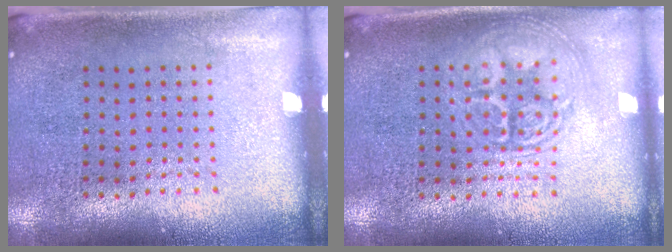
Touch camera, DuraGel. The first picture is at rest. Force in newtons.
{"total": 2.9, "press": 2.8, "slide": 0.4}